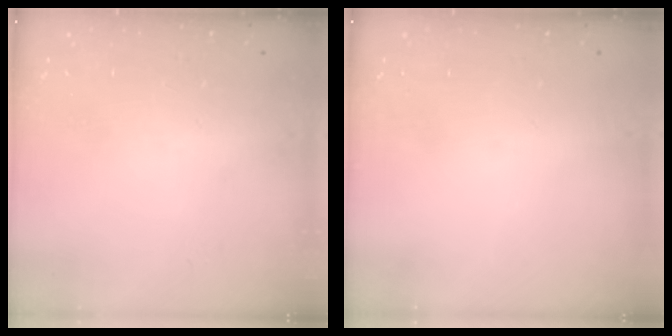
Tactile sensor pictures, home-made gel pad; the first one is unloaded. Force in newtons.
{"total": 0.0}